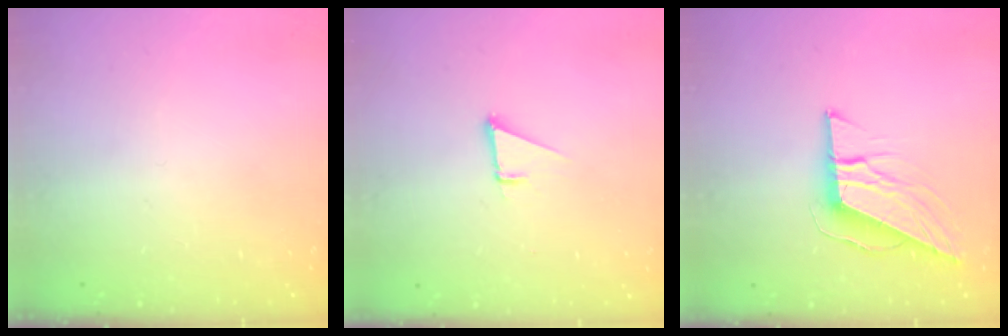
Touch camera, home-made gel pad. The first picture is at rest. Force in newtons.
{"total": 1.9, "press": 1.9, "slide": 0.1}
{"total": 9.4, "press": 9.4, "slide": 0.6}